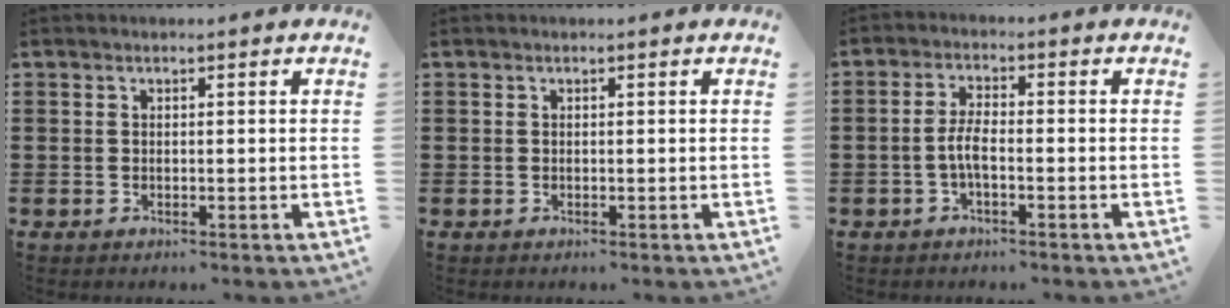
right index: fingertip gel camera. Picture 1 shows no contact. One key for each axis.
{"total": 0.0}
{"total": 3.7, "fx": -1.1, "fy": 1.0, "fz": 3.4, "tx": -0.082, "ty": -0.004, "tz": -0.028}